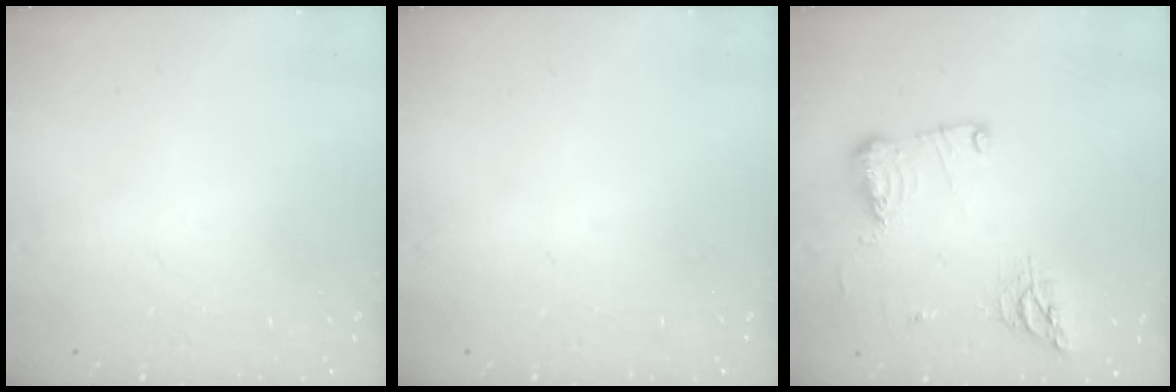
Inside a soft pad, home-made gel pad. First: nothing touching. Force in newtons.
{"total": 0.0}
{"total": 12.4, "press": 12.2, "slide": 2.3}